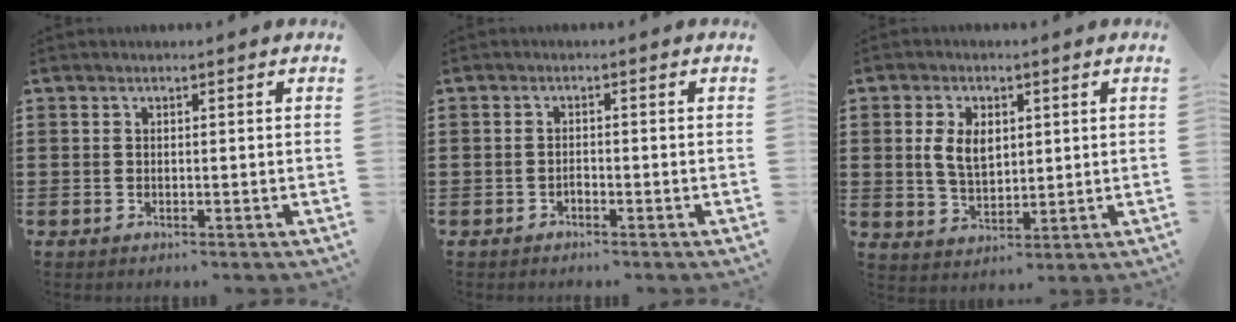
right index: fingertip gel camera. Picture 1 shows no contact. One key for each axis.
{"total": 0.9, "fx": -0.7, "fy": 0.4, "fz": 0.4, "tx": -0.010, "ty": -0.002, "tz": -0.014}
{"total": 5.6, "fx": 1.1, "fy": 3.5, "fz": 4.2, "tx": -0.091, "ty": 0.006, "tz": 0.015}